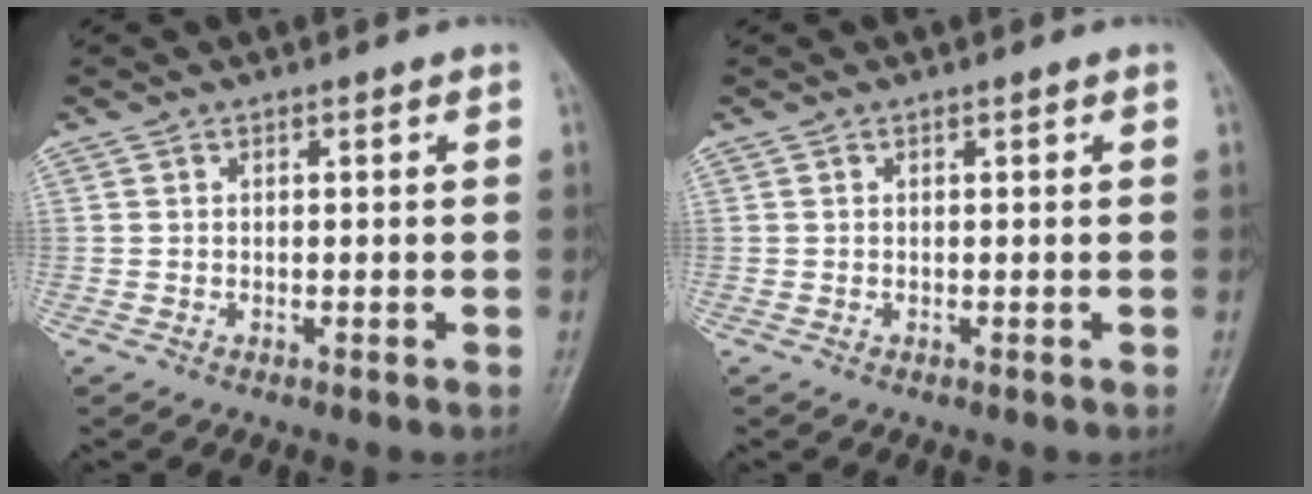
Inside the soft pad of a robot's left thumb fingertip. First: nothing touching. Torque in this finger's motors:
{"motor_torque": [0.00, 0.00, -0.01, 0.00, 0.00]}